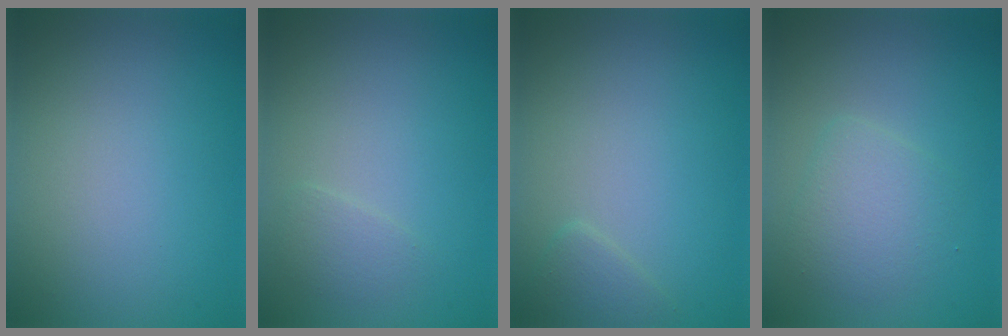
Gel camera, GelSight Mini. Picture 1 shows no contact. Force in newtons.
{"total": 1.2, "press": 1.2, "slide": 0.1}
{"total": 1.2, "press": 1.2, "slide": 0.1}
{"total": 2.7, "press": 2.7, "slide": 0.1}